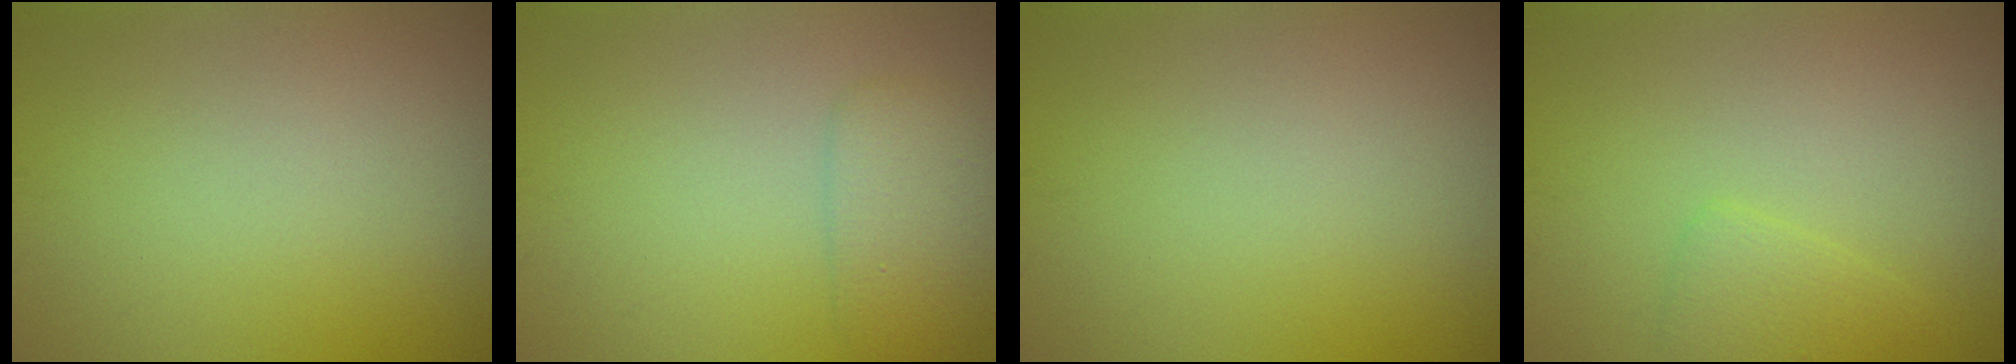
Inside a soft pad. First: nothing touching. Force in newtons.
{"total": 2.6, "press": 2.6, "slide": 0.0}
{"total": 0.0}
{"total": 1.7, "press": 1.7, "slide": 0.1}